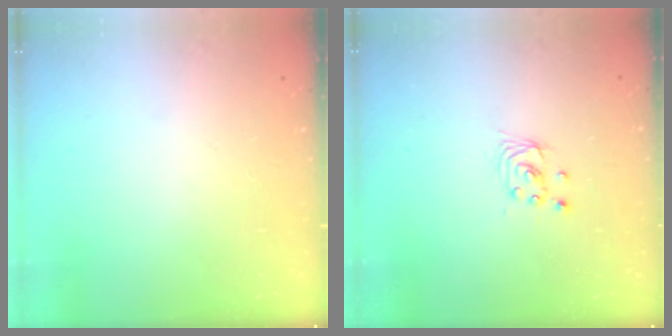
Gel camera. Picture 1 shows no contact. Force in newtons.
{"total": 2.4, "press": 2.4, "slide": 0.2}